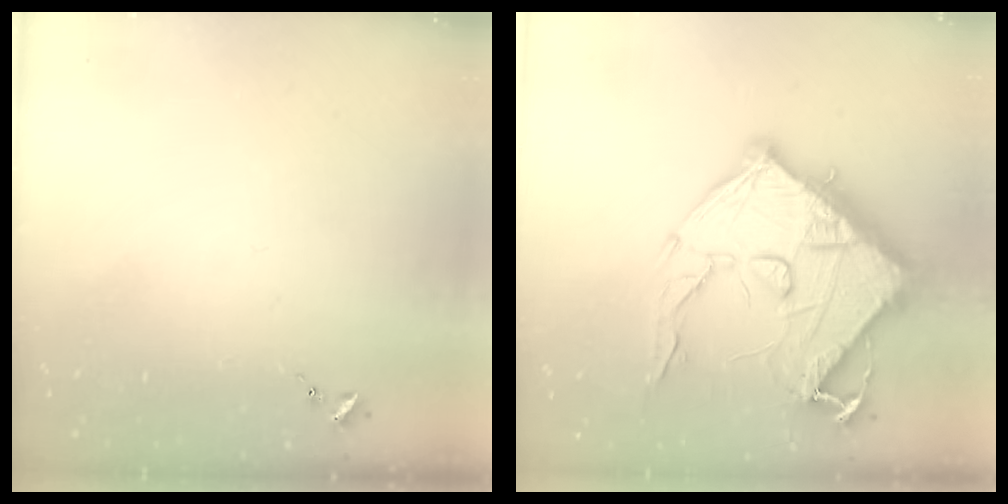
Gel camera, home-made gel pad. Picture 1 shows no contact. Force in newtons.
{"total": 22.3, "press": 22.2, "slide": 1.4}